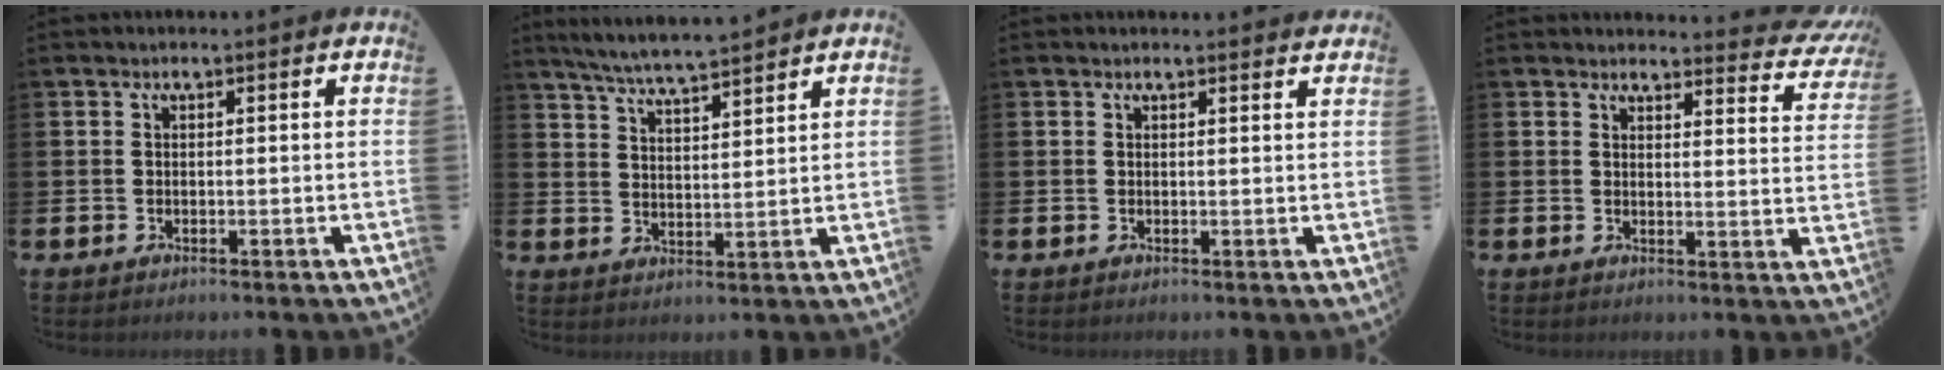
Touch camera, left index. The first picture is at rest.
{"total": 5.8, "force": [5.6, -0.1, 1.3], "torque": [-0.042, -0.029, 0.100]}
{"total": 0.9, "force": [0.9, 0.0, 0.1], "torque": [0.011, -0.006, 0.013]}
{"total": 3.3, "force": [3.2, 0.5, 0.5], "torque": [0.011, -0.036, 0.048]}